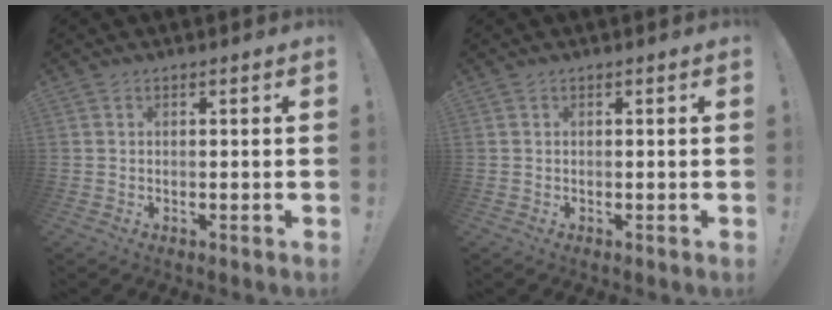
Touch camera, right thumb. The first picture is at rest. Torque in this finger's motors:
{"motor_torque": [-0.04, 0.04, 0.01, 0.03, 0.01]}